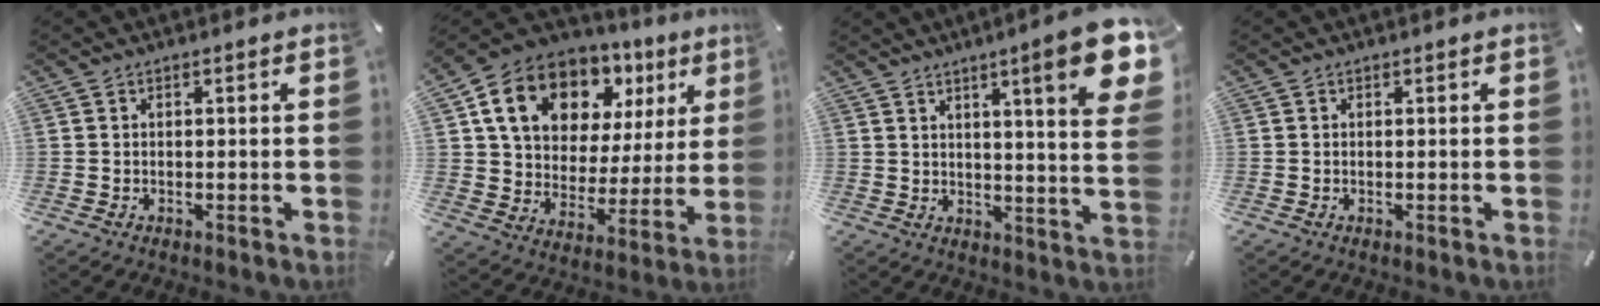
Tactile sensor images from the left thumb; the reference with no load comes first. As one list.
[{"total": 16.3, "force": [9.4, 11.1, 7.2], "torque": [-0.141, -0.044, 0.174]}, {"total": 14.3, "force": [7.0, 1.8, 12.3], "torque": [-0.175, -0.037, 0.103]}, {"total": 0.0}]